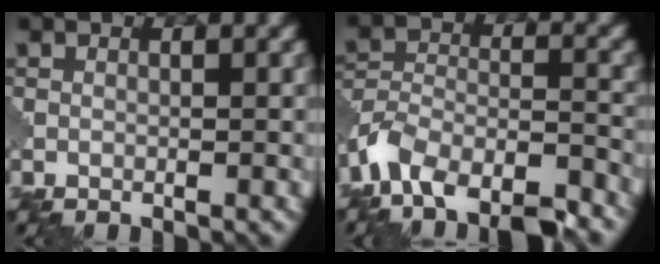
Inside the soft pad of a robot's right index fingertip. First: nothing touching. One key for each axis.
{"total": 8.9, "fx": -7.0, "fy": 3.5, "fz": 4.2, "tx": -0.079, "ty": -0.004, "tz": -0.130}